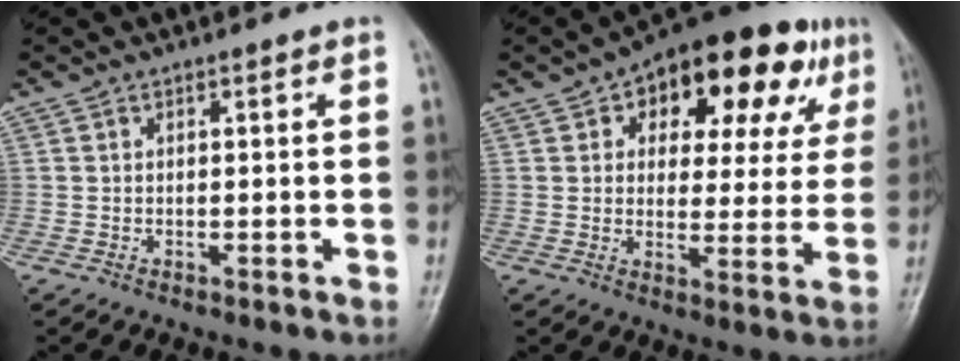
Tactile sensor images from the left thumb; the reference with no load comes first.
{"total": 19.7, "force": [8.8, 10.5, 14.2], "torque": [-0.142, 0.007, 0.117]}